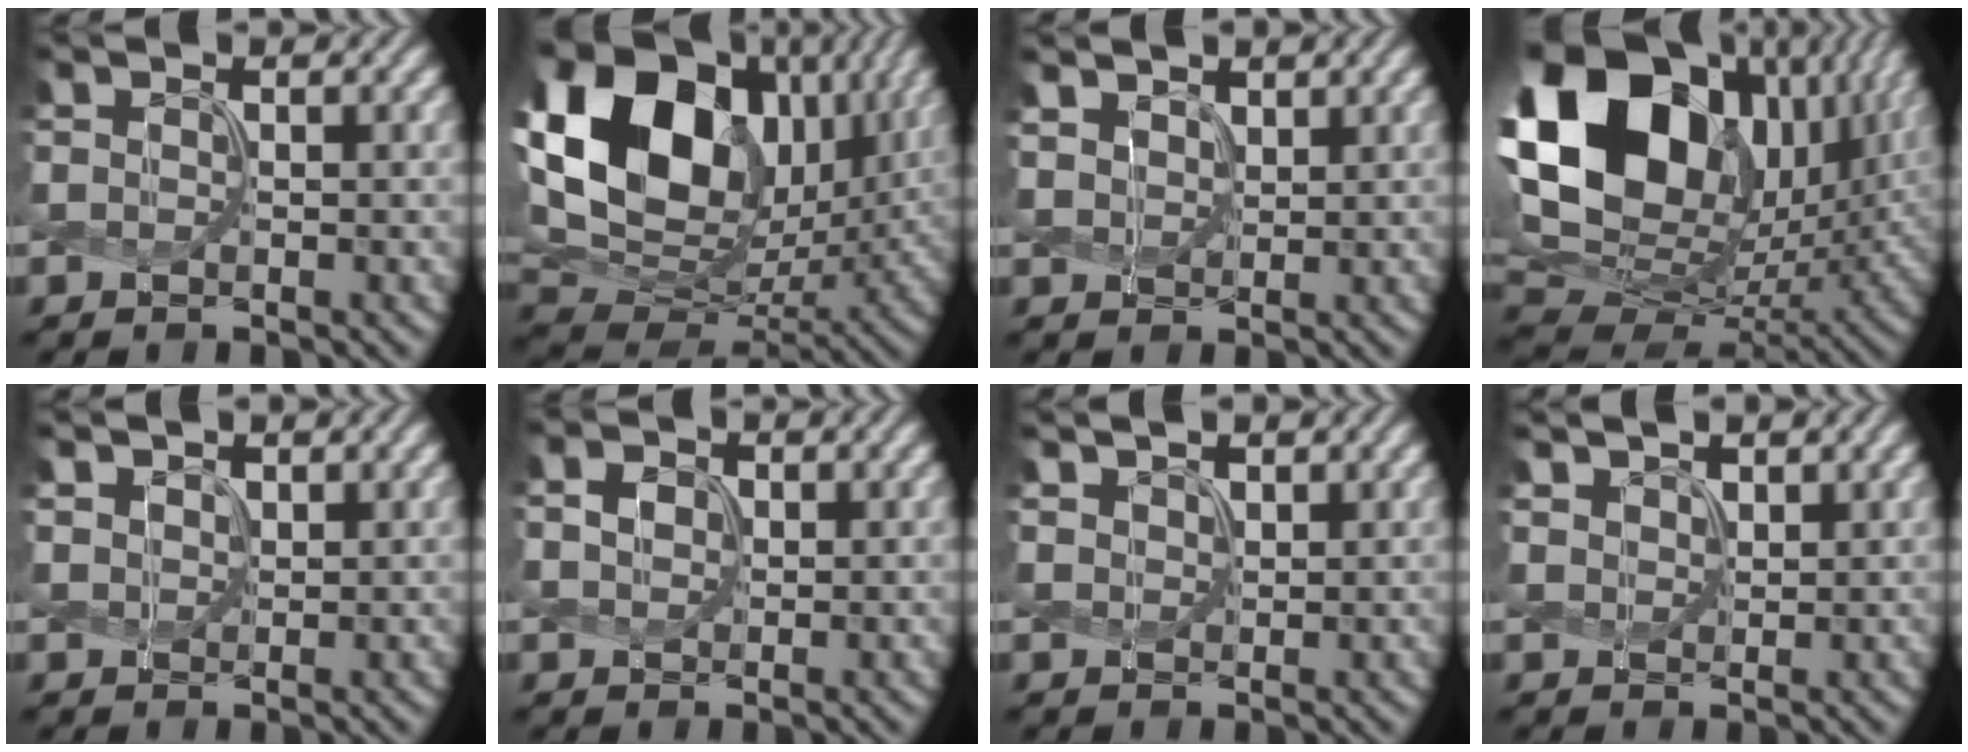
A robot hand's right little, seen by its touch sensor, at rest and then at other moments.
{"total": 20.0, "force": [6.0, 14.1, 12.9], "torque": [-0.263, 0.039, 0.111]}
{"total": 2.8, "force": [2.2, 1.6, 1.0], "torque": [-0.042, 0.000, 0.048]}
{"total": 20.7, "force": [6.8, 14.3, 13.4], "torque": [-0.296, 0.035, 0.131]}
{"total": 1.9, "force": [1.6, 0.9, 0.4], "torque": [-0.020, 0.000, 0.038]}
{"total": 1.5, "force": [0.4, 1.2, 0.8], "torque": [-0.018, 0.004, 0.008]}
{"total": 2.3, "force": [2.1, 0.9, 0.6], "torque": [-0.020, 0.000, 0.042]}
{"total": 3.0, "force": [2.6, 1.2, 0.9], "torque": [-0.034, 0.002, 0.050]}